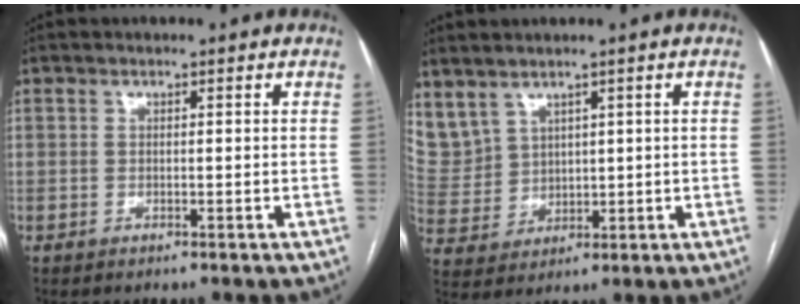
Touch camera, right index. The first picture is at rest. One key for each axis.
{"total": 9.8, "fx": 6.0, "fy": 7.1, "fz": 3.1, "tx": -0.100, "ty": 0.026, "tz": 0.152}